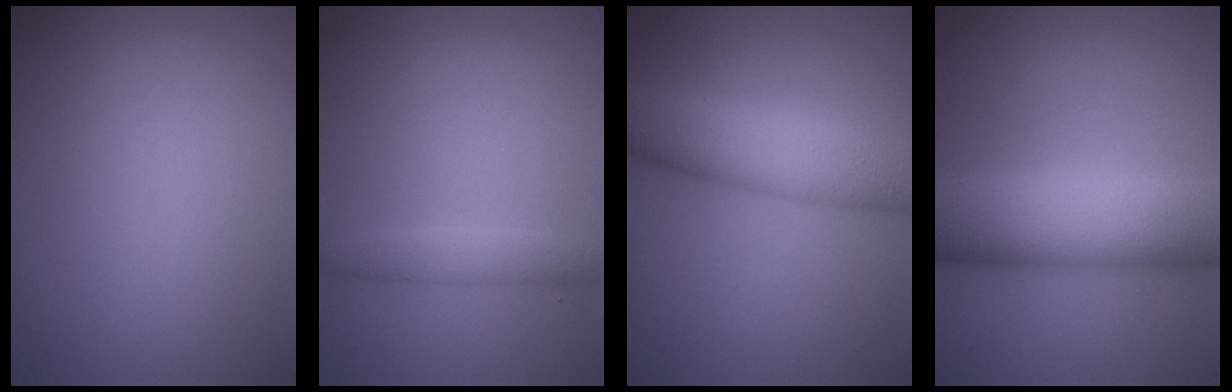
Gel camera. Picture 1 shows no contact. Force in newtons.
{"total": 1.9, "press": 1.8, "slide": 0.1}
{"total": 7.3, "press": 7.2, "slide": 0.1}
{"total": 10.3, "press": 10.3, "slide": 0.3}